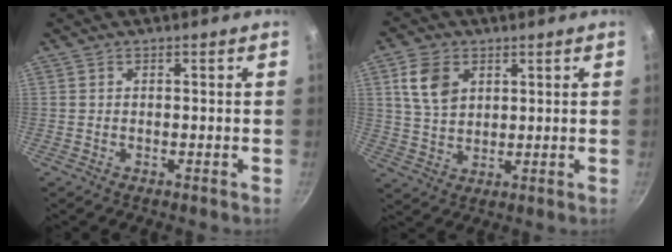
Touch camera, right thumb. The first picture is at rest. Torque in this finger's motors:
{"motor_torque": [0.19, 1.92, 1.26, -0.34, 0.15]}